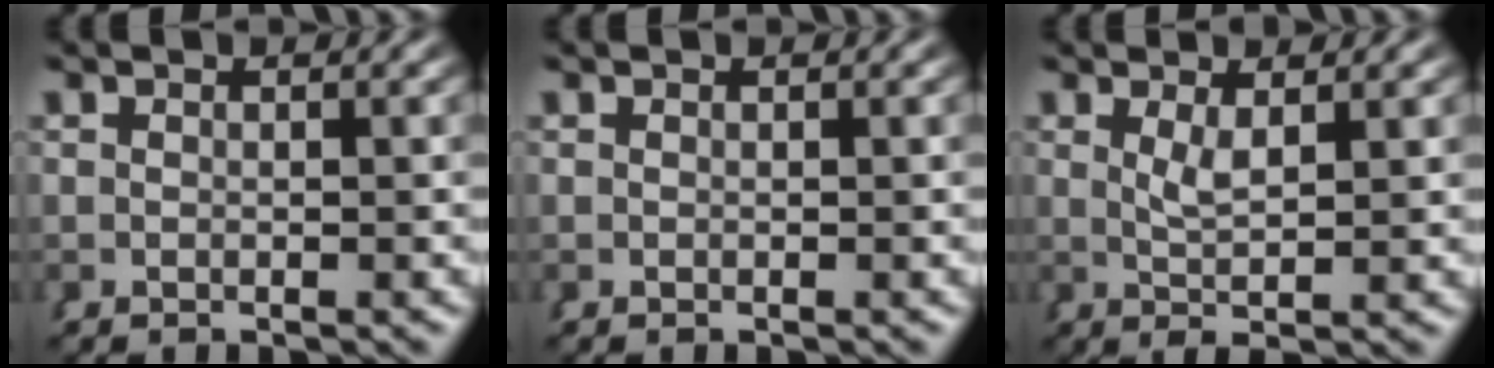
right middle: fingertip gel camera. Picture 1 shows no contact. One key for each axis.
{"total": 0.0}
{"total": 2.3, "fx": 0.7, "fy": -0.6, "fz": 2.1, "tx": -0.035, "ty": -0.012, "tz": 0.022}